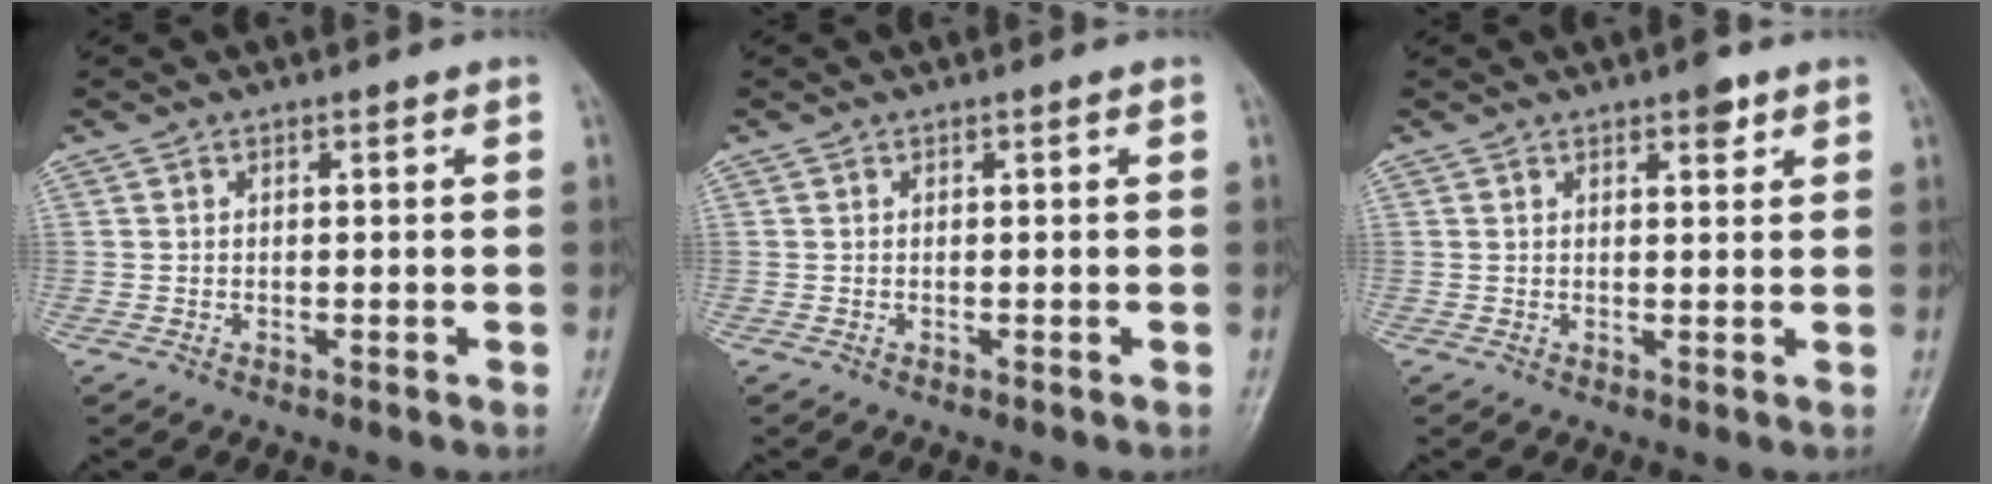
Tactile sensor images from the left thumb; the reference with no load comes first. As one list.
[{"total": 0.0}, {"total": 2.7, "force": [1.8, 1.1, 1.8], "torque": [-0.016, -0.008, 0.022]}]